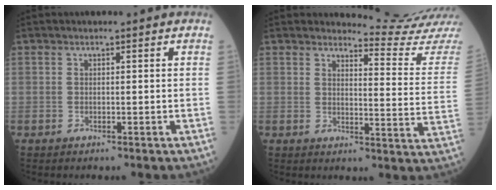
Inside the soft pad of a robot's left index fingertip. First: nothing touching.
{"total": 11.5, "force": [11.2, -2.6, 0.1], "torque": [-0.008, -0.132, 0.122]}